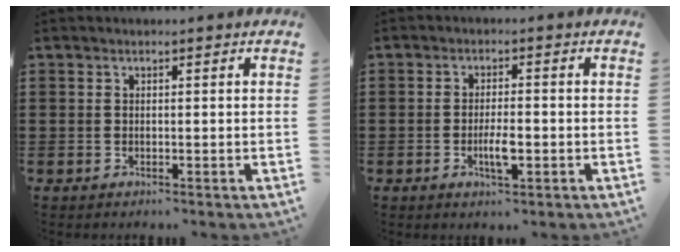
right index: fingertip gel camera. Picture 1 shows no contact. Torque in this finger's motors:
{"motor_torque": [-0.25, 0.10, 0.27, 0.06]}